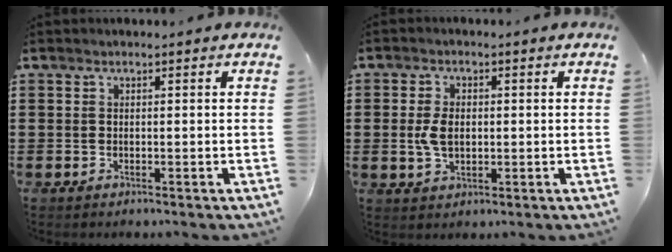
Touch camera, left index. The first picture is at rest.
{"total": 4.2, "force": [0.2, 2.5, 3.3], "torque": [-0.082, 0.002, -0.002]}